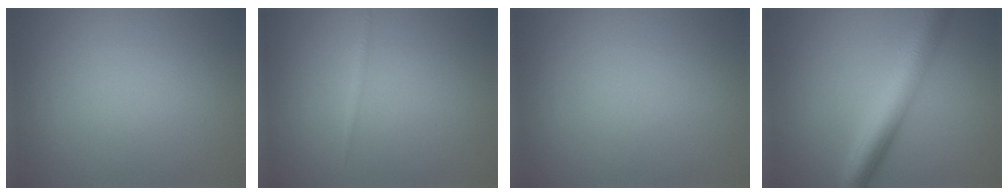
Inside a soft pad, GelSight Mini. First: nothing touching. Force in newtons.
{"total": 0.6, "press": 0.6, "slide": 0.0}
{"total": 0.0}
{"total": 6.5, "press": 6.5, "slide": 0.2}